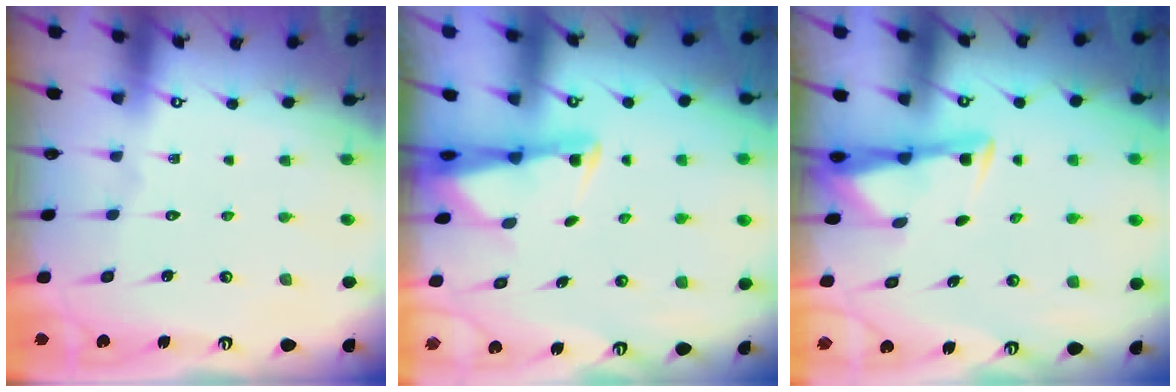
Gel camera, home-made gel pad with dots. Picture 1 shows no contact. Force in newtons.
{"total": 2.6, "press": 2.6, "slide": 0.5}
{"total": 3.2, "press": 3.2, "slide": 0.4}